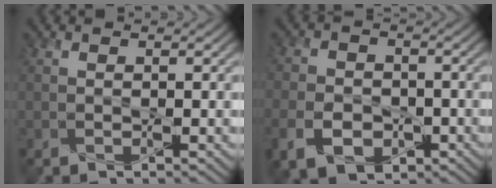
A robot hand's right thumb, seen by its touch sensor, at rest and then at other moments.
{"total": 6.9, "force": [-2.9, 4.9, 3.8], "torque": [-0.085, -0.015, -0.055]}